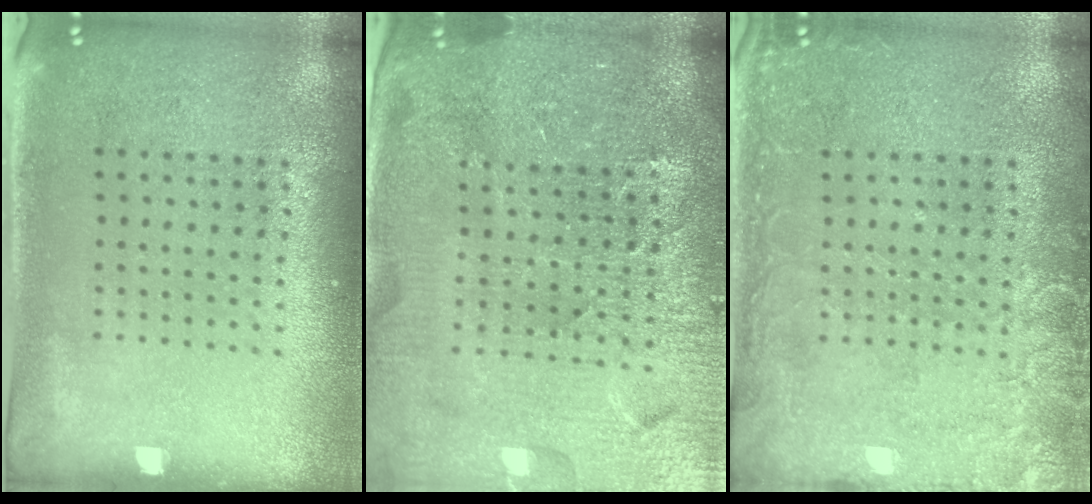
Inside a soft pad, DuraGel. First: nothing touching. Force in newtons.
{"total": 5.0, "press": 4.7, "slide": 1.8}
{"total": 3.5, "press": 3.5, "slide": 0.5}